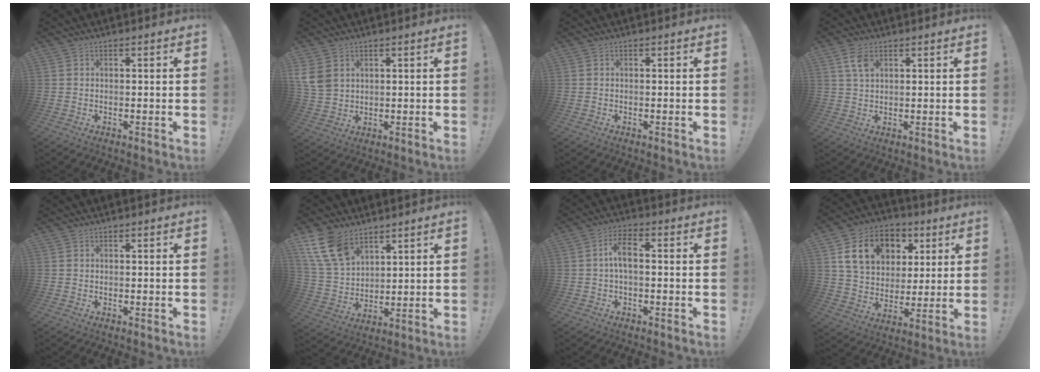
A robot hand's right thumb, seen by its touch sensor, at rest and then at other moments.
{"total": 6.9, "force": [3.0, 5.0, 3.6], "torque": [-0.071, -0.007, 0.061]}
{"total": 0.0}
{"total": 5.2, "force": [2.5, 2.8, 3.5], "torque": [-0.064, -0.004, 0.047]}
{"total": 0.0}
{"total": 13.6, "force": [8.8, 7.9, 6.8], "torque": [-0.148, -0.041, 0.173]}
{"total": 6.1, "force": [0.2, 2.6, 5.5], "torque": [-0.113, 0.011, 0.004]}
{"total": 17.0, "force": [6.8, 12.8, 8.9], "torque": [-0.135, -0.018, 0.133]}